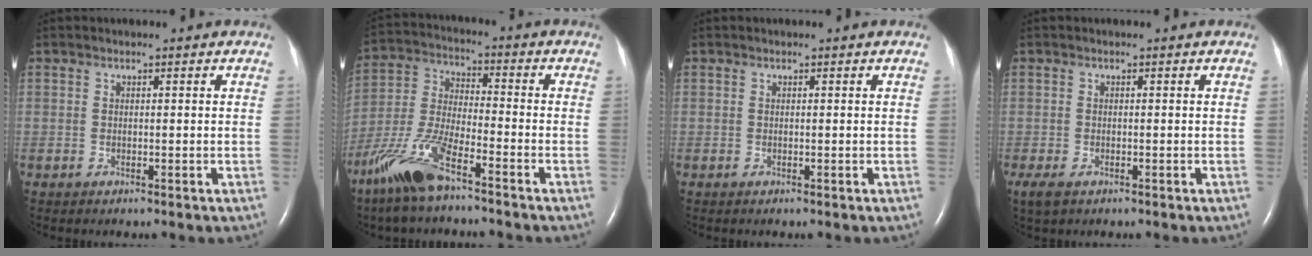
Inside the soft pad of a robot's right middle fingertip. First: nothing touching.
{"total": 11.7, "force": [-8.0, 2.4, 8.1], "torque": [-0.190, -0.018, -0.160]}
{"total": 0.0}
{"total": 3.5, "force": [-2.1, 1.8, 2.1], "torque": [-0.052, -0.012, -0.034]}